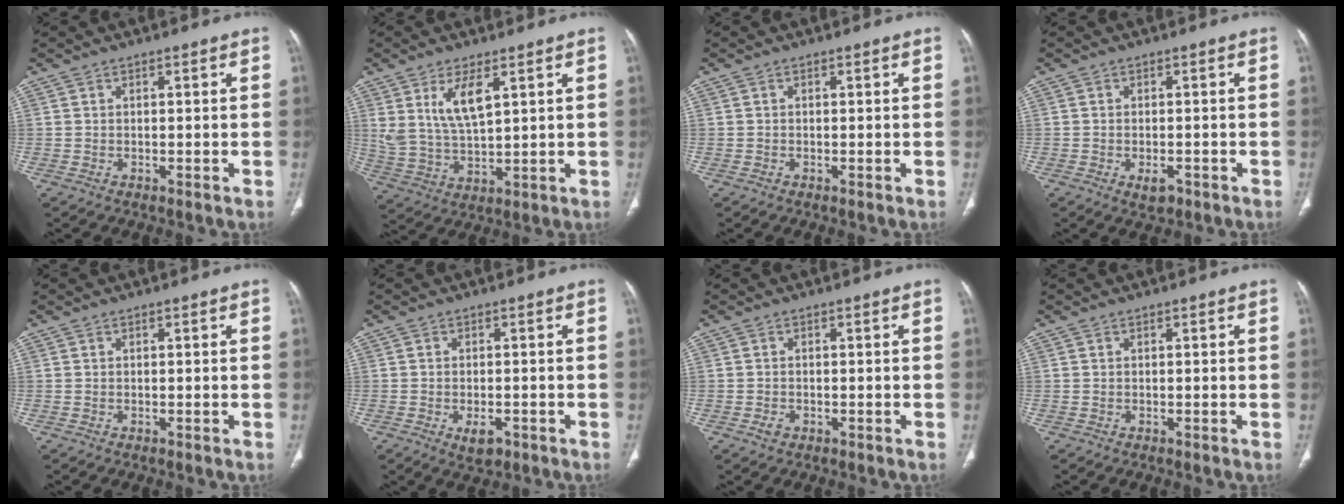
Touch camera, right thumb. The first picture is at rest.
{"total": 8.7, "force": [4.0, 3.5, 6.9], "torque": [-0.130, -0.023, 0.090]}
{"total": 0.0}
{"total": 2.7, "force": [-1.3, 1.5, 1.8], "torque": [-0.023, 0.002, -0.014]}
{"total": 0.0}
{"total": 3.5, "force": [-1.6, 1.9, 2.5], "torque": [-0.034, 0.003, -0.018]}
{"total": 1.5, "force": [-0.6, 1.1, 0.8], "torque": [-0.013, 0.004, -0.009]}
{"total": 0.0}